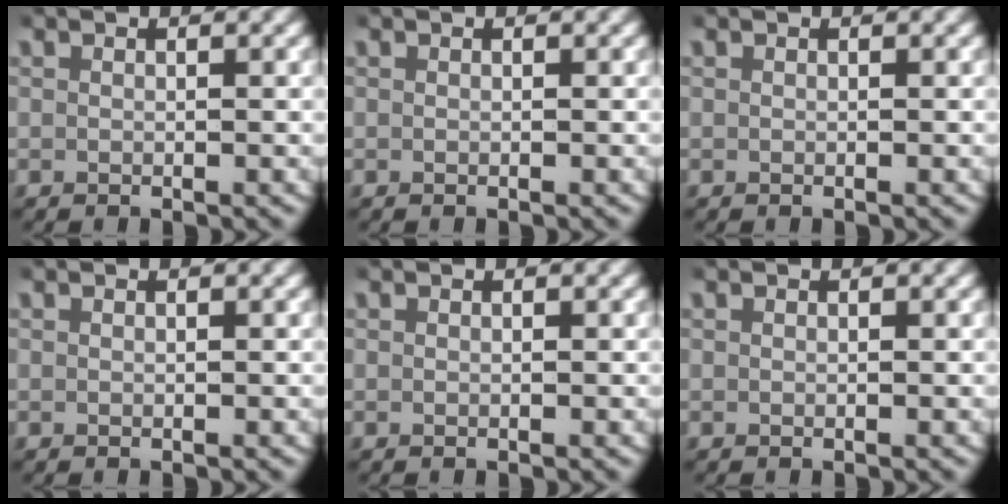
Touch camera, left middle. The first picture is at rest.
{"total": 0.0}
{"total": 0.0}
{"total": 0.0}
{"total": 0.0}
{"total": 0.0}